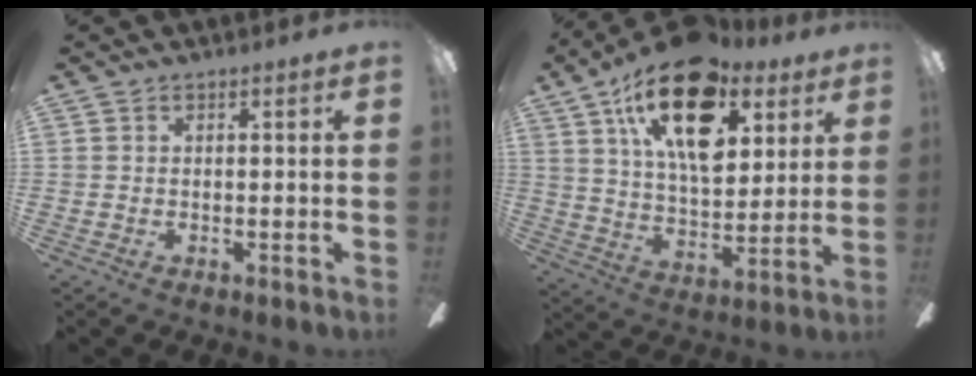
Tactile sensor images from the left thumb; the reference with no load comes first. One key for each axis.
{"total": 21.5, "fx": 11.7, "fy": 11.2, "fz": 14.2, "tx": -0.228, "ty": -0.048, "tz": 0.202}